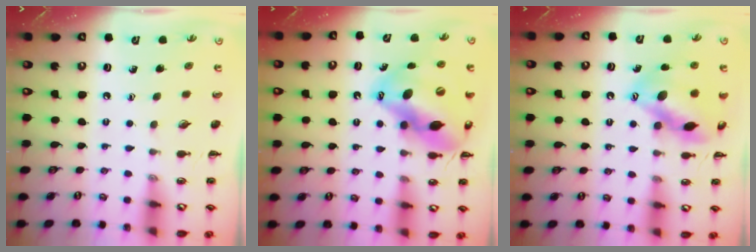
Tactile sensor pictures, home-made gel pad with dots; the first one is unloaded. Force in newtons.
{"total": 18.4, "press": 17.7, "slide": 5.1}
{"total": 15.4, "press": 15.4, "slide": 0.9}